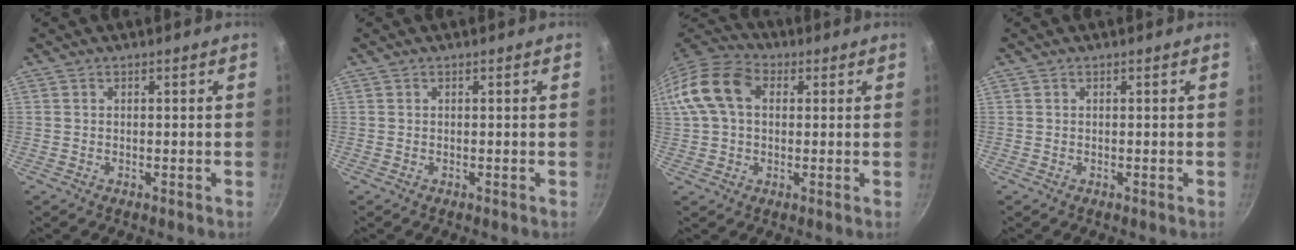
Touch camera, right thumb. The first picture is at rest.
{"total": 0.0}
{"total": 14.0, "force": [2.9, 9.7, 9.7], "torque": [-0.177, 0.031, 0.037]}
{"total": 0.0}